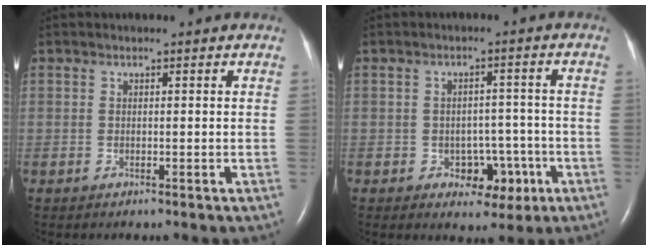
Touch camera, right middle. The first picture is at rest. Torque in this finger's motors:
{"motor_torque": [0.00, -0.05, 0.05, 0.00]}